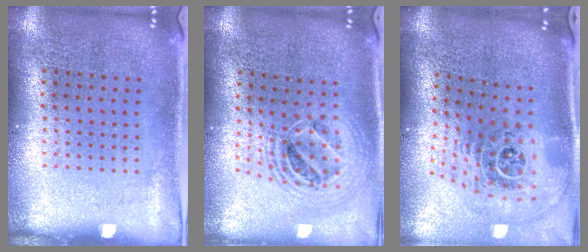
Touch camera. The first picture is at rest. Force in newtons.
{"total": 2.1, "press": 1.7, "slide": 1.3}
{"total": 2.6, "press": 1.8, "slide": 1.9}